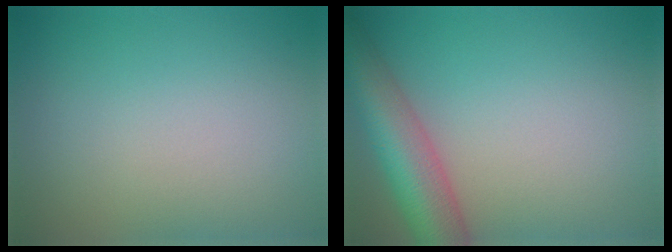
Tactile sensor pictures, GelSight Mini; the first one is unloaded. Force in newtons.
{"total": 7.9, "press": 7.9, "slide": 0.4}